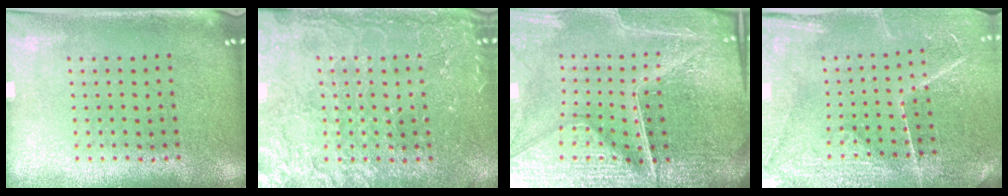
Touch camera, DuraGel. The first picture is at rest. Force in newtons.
{"total": 3.7, "press": 3.7, "slide": 0.5}
{"total": 6.8, "press": 6.0, "slide": 3.2}
{"total": 3.9, "press": 3.6, "slide": 1.4}